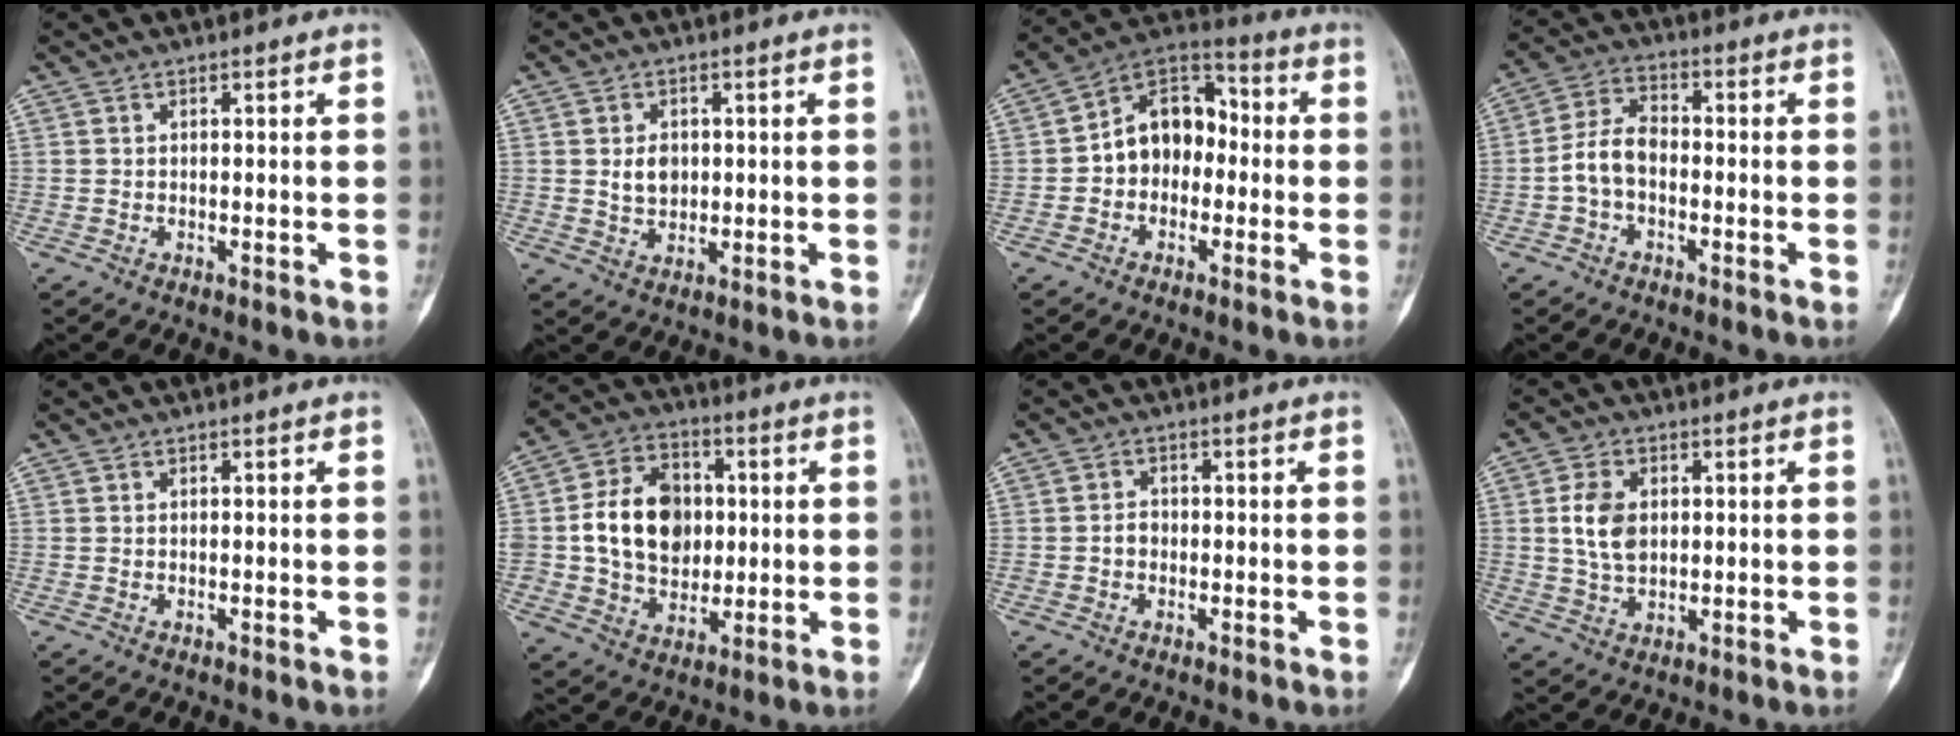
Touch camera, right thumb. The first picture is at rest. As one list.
[{"total": 4.2, "force": [0.6, 3.1, 2.7], "torque": [-0.032, -0.004, 0.015]}, {"total": 11.9, "force": [-0.6, 8.8, 8.0], "torque": [-0.086, 0.045, -0.028]}, {"total": 6.7, "force": [-1.6, 4.2, 4.9], "torque": [-0.092, 0.028, -0.041]}, {"total": 0.0}, {"total": 15.6, "force": [0.9, 12.0, 9.9], "torque": [-0.135, 0.013, 0.018]}, {"total": 2.1, "force": [-0.5, 1.7, 1.0], "torque": [-0.005, 0.008, -0.013]}, {"total": 6.9, "force": [1.0, 4.6, 5.1], "torque": [-0.088, -0.002, 0.019]}]